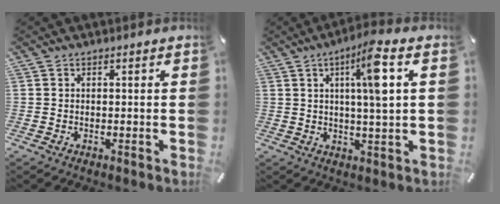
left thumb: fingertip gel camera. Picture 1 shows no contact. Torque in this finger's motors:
{"motor_torque": [0.34, 0.35, -0.02, 0.00, 0.26]}